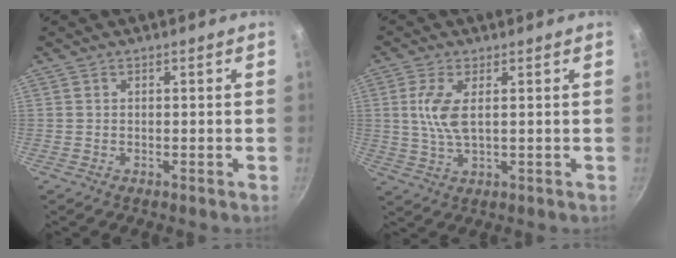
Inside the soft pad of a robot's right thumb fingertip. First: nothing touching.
{"total": 6.4, "force": [1.2, 2.5, 5.8], "torque": [-0.130, -0.001, 0.028]}